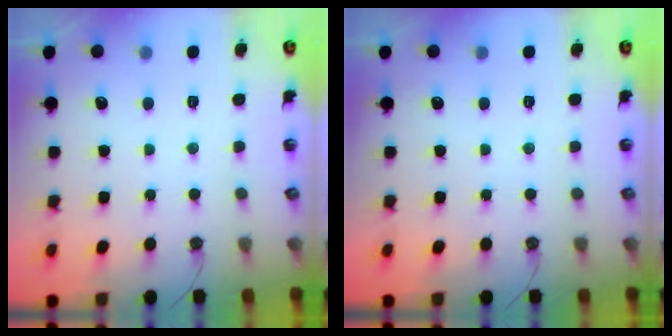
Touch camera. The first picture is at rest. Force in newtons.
{"total": 0.0}